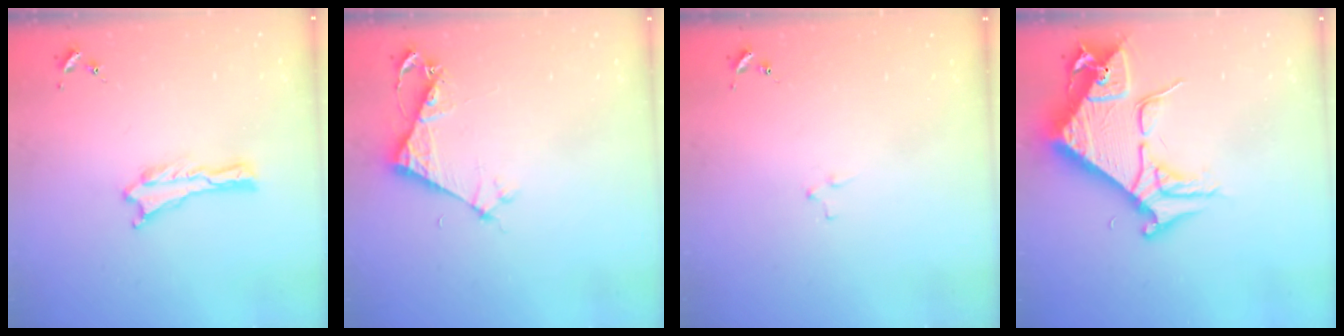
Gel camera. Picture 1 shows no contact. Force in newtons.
{"total": 4.0, "press": 4.0, "slide": 0.3}
{"total": 2.1, "press": 2.1, "slide": 0.2}
{"total": 9.8, "press": 9.8, "slide": 1.1}